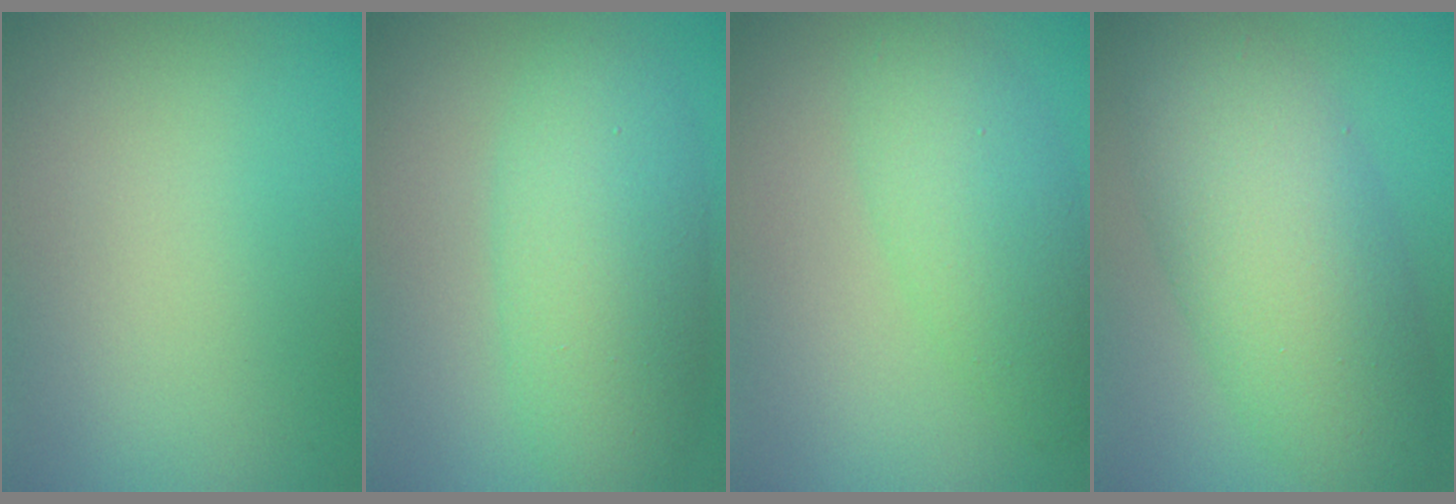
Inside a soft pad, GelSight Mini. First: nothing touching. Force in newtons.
{"total": 6.0, "press": 6.0, "slide": 0.1}
{"total": 4.3, "press": 4.3, "slide": 0.1}
{"total": 8.5, "press": 8.5, "slide": 0.1}